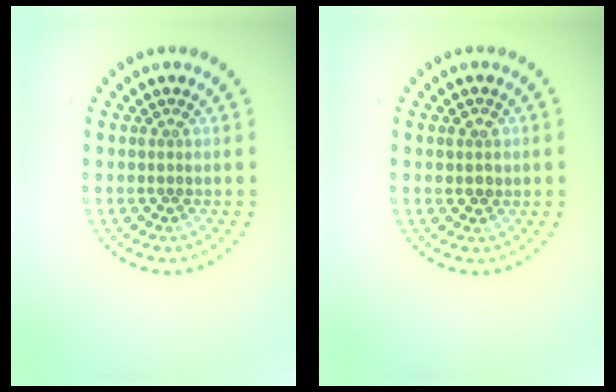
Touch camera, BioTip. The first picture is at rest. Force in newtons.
{"total": 1.4, "press": 1.4, "slide": 0.5}